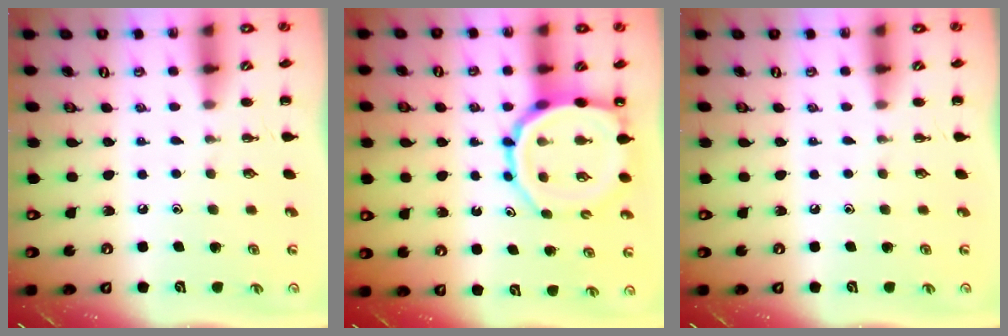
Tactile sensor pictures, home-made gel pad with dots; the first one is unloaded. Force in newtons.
{"total": 11.3, "press": 10.8, "slide": 3.0}
{"total": 0.0}